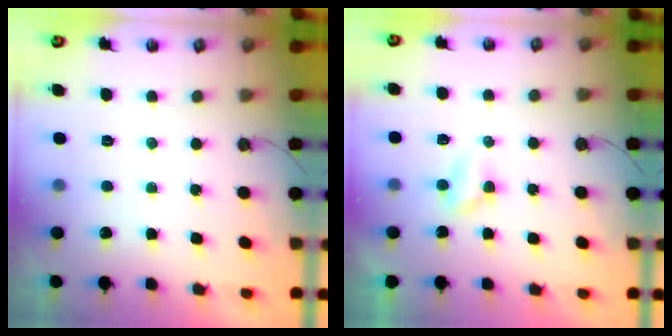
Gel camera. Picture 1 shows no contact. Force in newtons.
{"total": 2.8, "press": 2.8, "slide": 0.3}